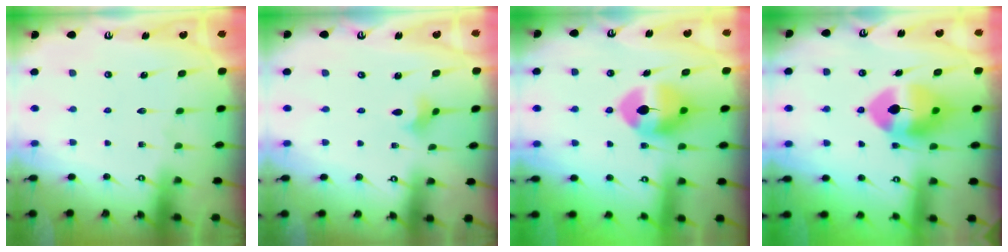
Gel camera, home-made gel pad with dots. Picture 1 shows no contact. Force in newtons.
{"total": 2.2, "press": 2.2, "slide": 0.5}
{"total": 10.5, "press": 10.4, "slide": 1.0}
{"total": 11.0, "press": 10.8, "slide": 1.9}